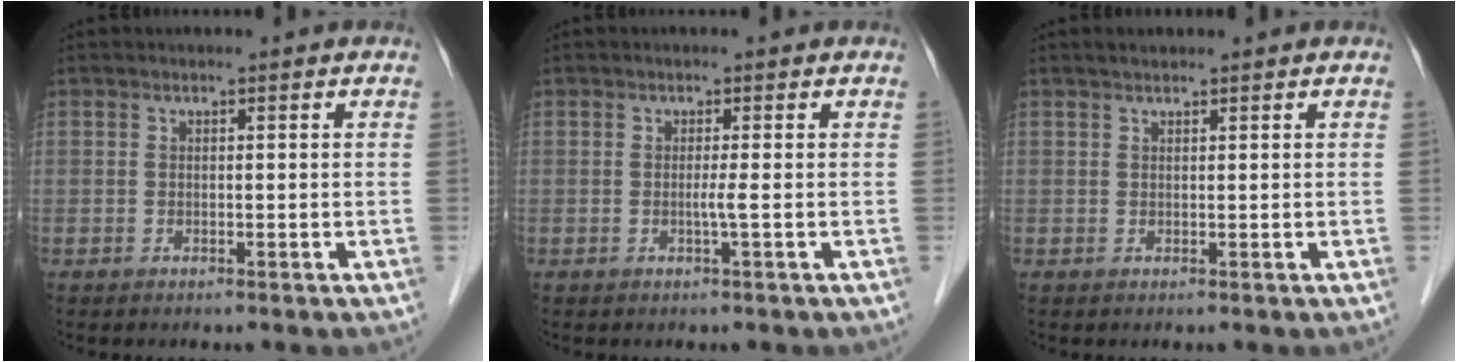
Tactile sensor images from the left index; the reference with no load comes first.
{"total": 1.3, "force": [-0.2, -0.6, 1.1], "torque": [-0.013, -0.001, -0.008]}
{"total": 1.0, "force": [0.9, 0.3, 0.4], "torque": [-0.014, 0.009, 0.019]}